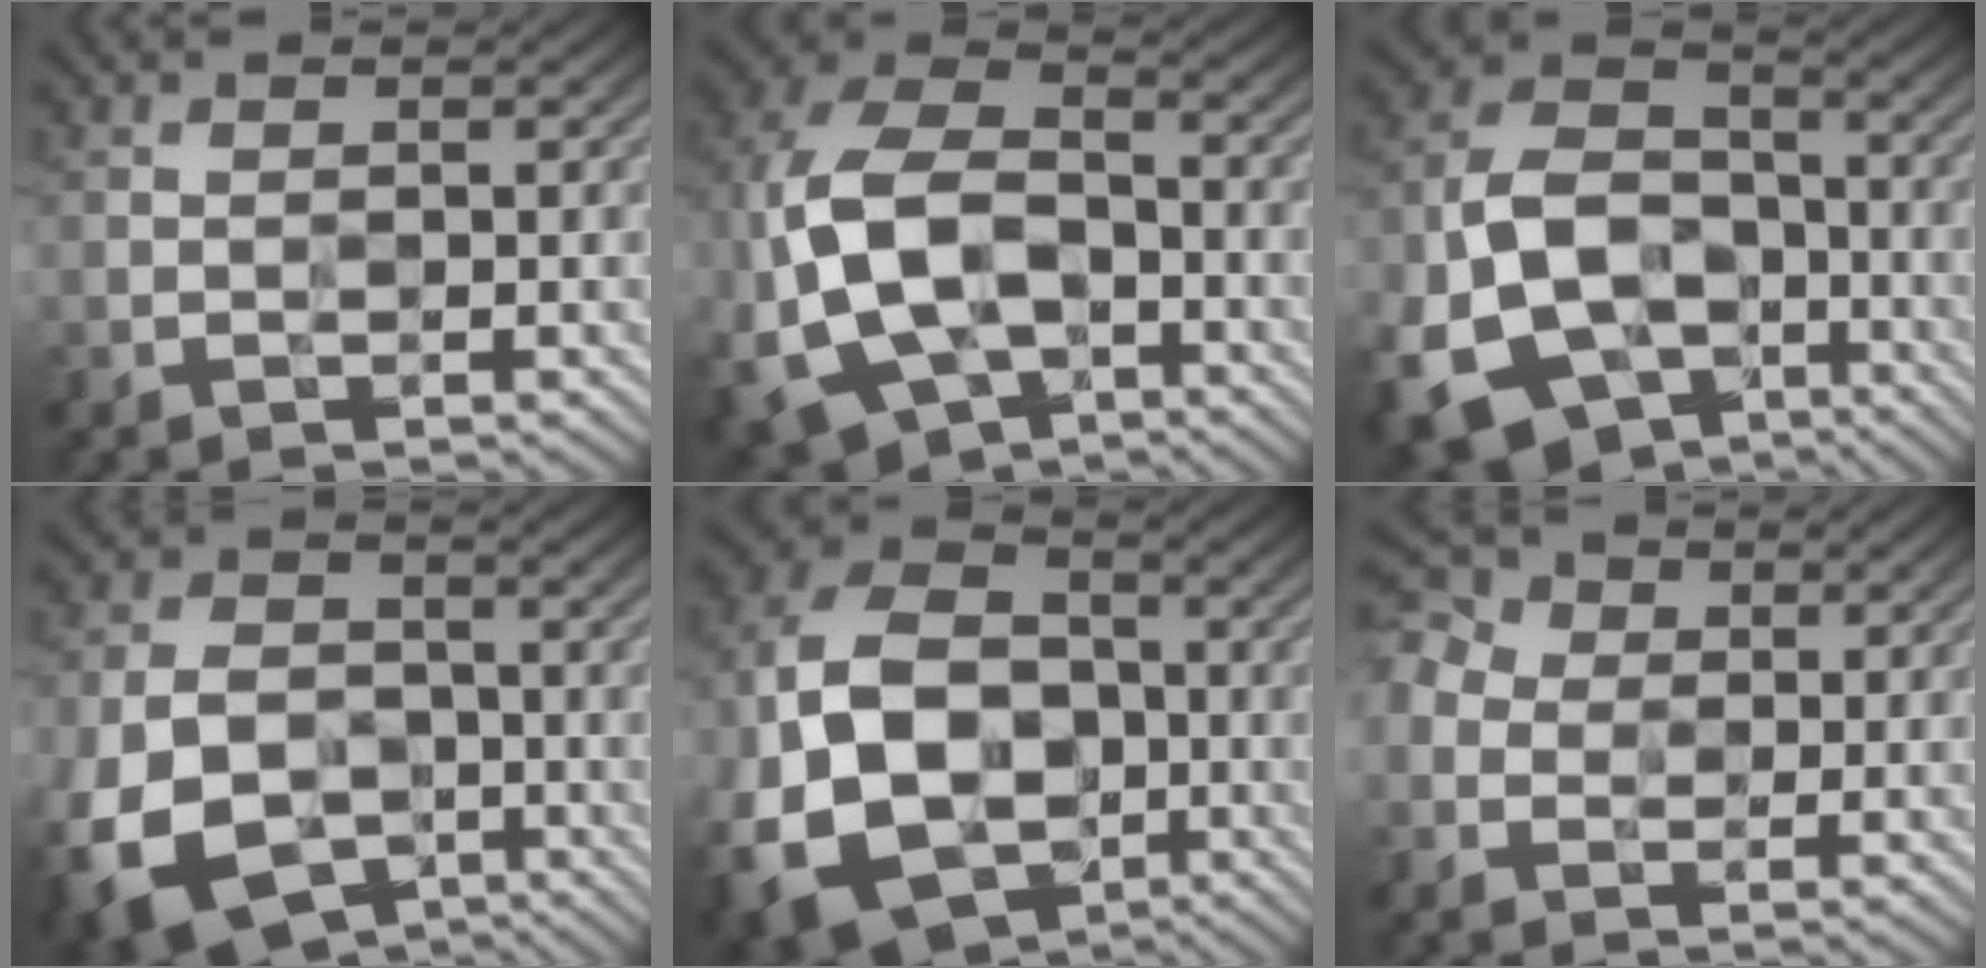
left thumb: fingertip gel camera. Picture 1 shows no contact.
{"total": 16.3, "force": [-4.7, 10.5, 11.6], "torque": [-0.280, -0.017, -0.094]}
{"total": 16.7, "force": [-6.9, 11.5, 9.9], "torque": [-0.229, -0.036, -0.134]}
{"total": 14.1, "force": [-6.3, 9.7, 8.0], "torque": [-0.191, -0.036, -0.112]}
{"total": 18.5, "force": [-4.9, 13.4, 11.7], "torque": [-0.255, -0.016, -0.091]}
{"total": 6.0, "force": [0.5, 5.1, 3.1], "torque": [-0.103, 0.015, -0.003]}